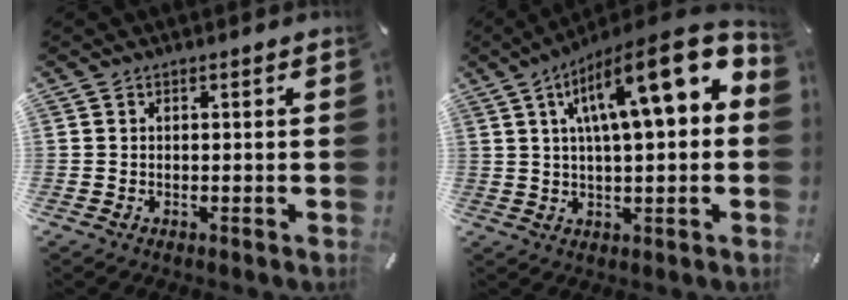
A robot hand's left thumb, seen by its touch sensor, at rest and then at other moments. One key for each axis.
{"total": 18.0, "fx": 7.2, "fy": 5.0, "fz": 15.8, "tx": -0.244, "ty": -0.043, "tz": 0.109}